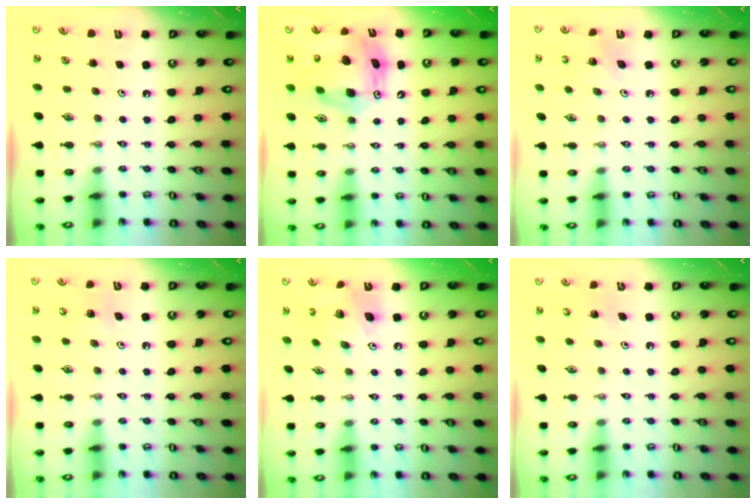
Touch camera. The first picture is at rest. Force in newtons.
{"total": 13.7, "press": 13.7, "slide": 1.1}
{"total": 3.3, "press": 3.3, "slide": 0.2}
{"total": 6.5, "press": 6.4, "slide": 1.1}
{"total": 11.7, "press": 11.6, "slide": 1.0}
{"total": 5.6, "press": 5.6, "slide": 0.4}